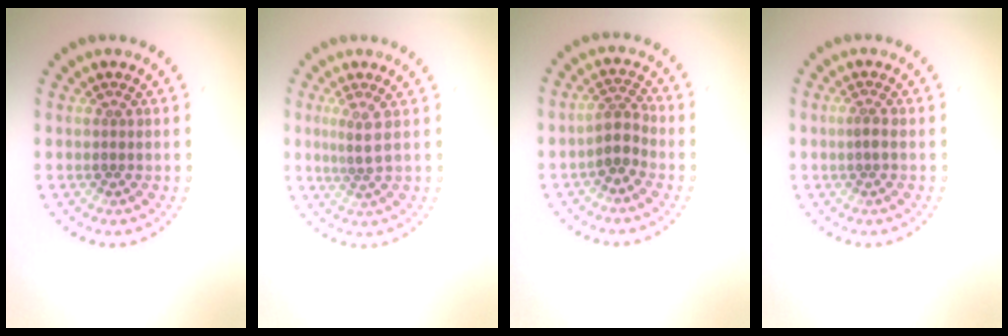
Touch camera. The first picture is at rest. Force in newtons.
{"total": 1.9, "press": 1.2, "slide": 1.4}
{"total": 2.3, "press": 1.8, "slide": 1.3}
{"total": 1.0, "press": 0.8, "slide": 0.7}